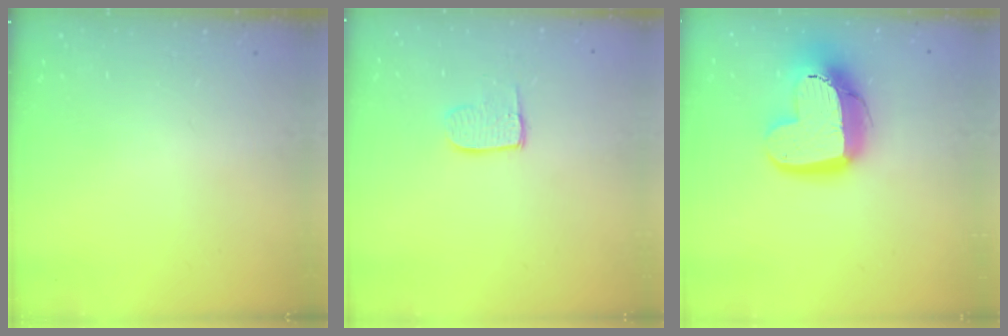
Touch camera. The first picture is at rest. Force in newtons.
{"total": 7.0, "press": 7.0, "slide": 0.3}
{"total": 16.6, "press": 16.5, "slide": 1.6}